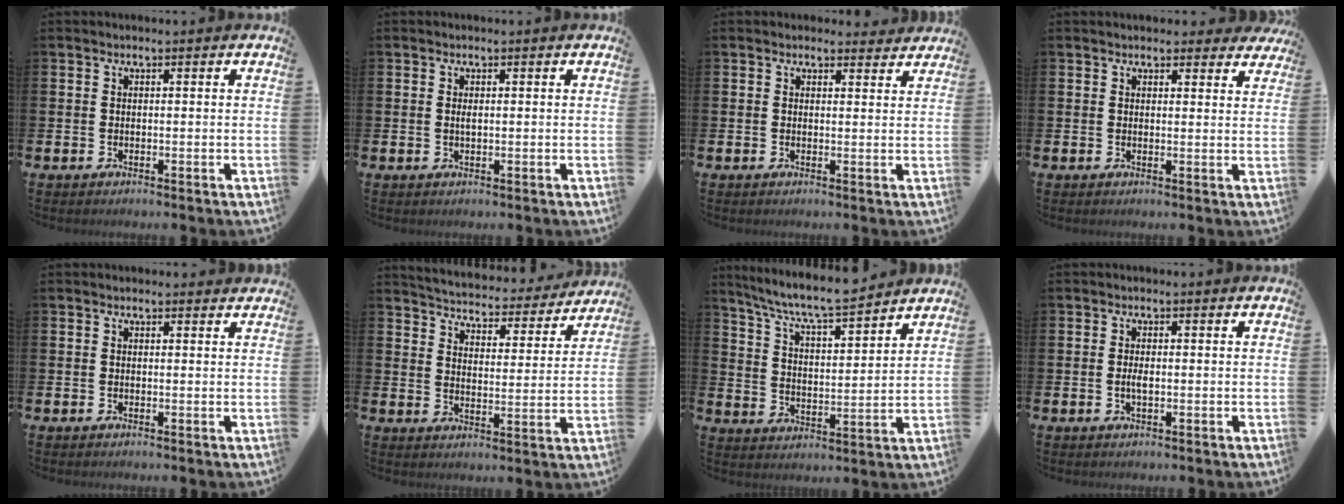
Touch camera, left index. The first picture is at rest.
{"total": 0.7, "force": [0.2, 0.2, 0.7], "torque": [-0.019, 0.003, 0.004]}
{"total": 1.7, "force": [1.5, 0.6, 0.0], "torque": [0.005, -0.005, 0.026]}
{"total": 2.3, "force": [2.2, 0.7, 0.1], "torque": [0.001, -0.006, 0.038]}
{"total": 0.5, "force": [0.4, 0.3, 0.2], "torque": [0.005, -0.001, 0.004]}
{"total": 4.9, "force": [4.8, 0.8, 0.5], "torque": [-0.031, -0.044, 0.078]}
{"total": 7.9, "force": [7.5, 0.4, 2.5], "torque": [-0.081, -0.050, 0.131]}
{"total": 1.5, "force": [-0.2, 0.6, 1.4], "torque": [-0.025, 0.000, -0.005]}